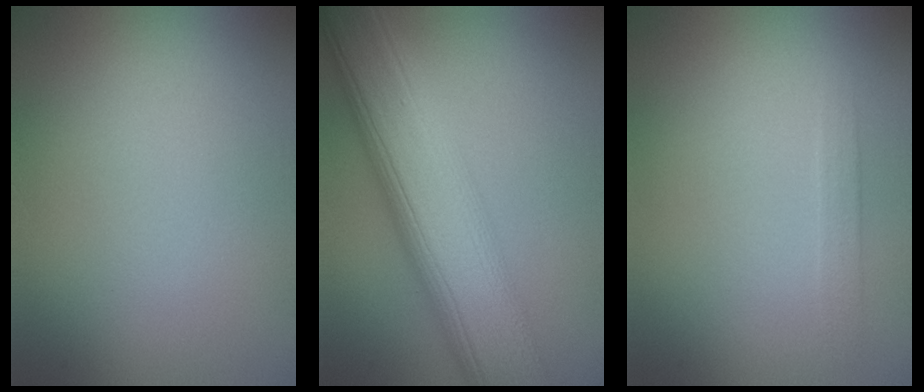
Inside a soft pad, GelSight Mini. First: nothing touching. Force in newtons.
{"total": 11.0, "press": 11.0, "slide": 0.1}
{"total": 1.1, "press": 1.1, "slide": 0.2}